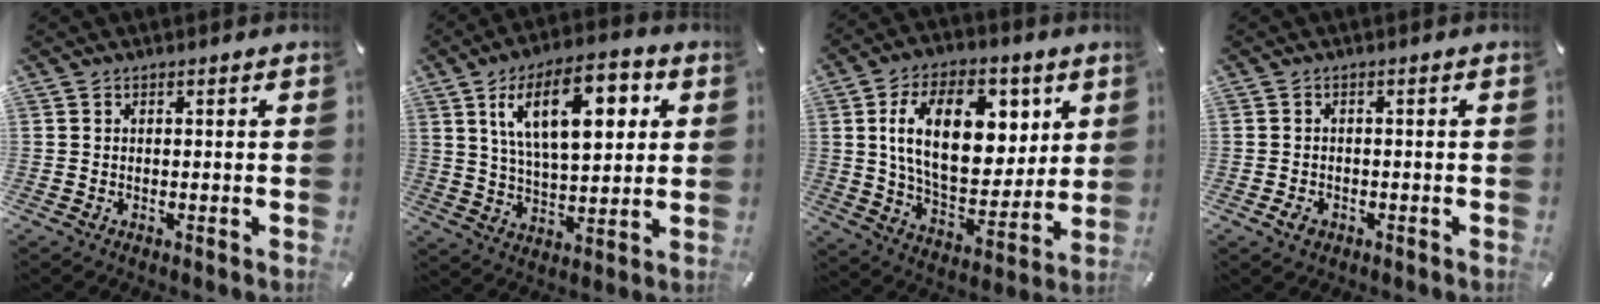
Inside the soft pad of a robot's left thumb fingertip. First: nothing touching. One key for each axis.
{"total": 18.2, "fx": 7.1, "fy": 8.9, "fz": 14.2, "tx": -0.246, "ty": -0.005, "tz": 0.113}
{"total": 21.0, "fx": 6.7, "fy": 12.9, "fz": 15.2, "tx": -0.253, "ty": -0.005, "tz": 0.116}
{"total": 2.1, "fx": -1.1, "fy": 1.5, "fz": 0.9, "tx": -0.023, "ty": 0.005, "tz": -0.023}